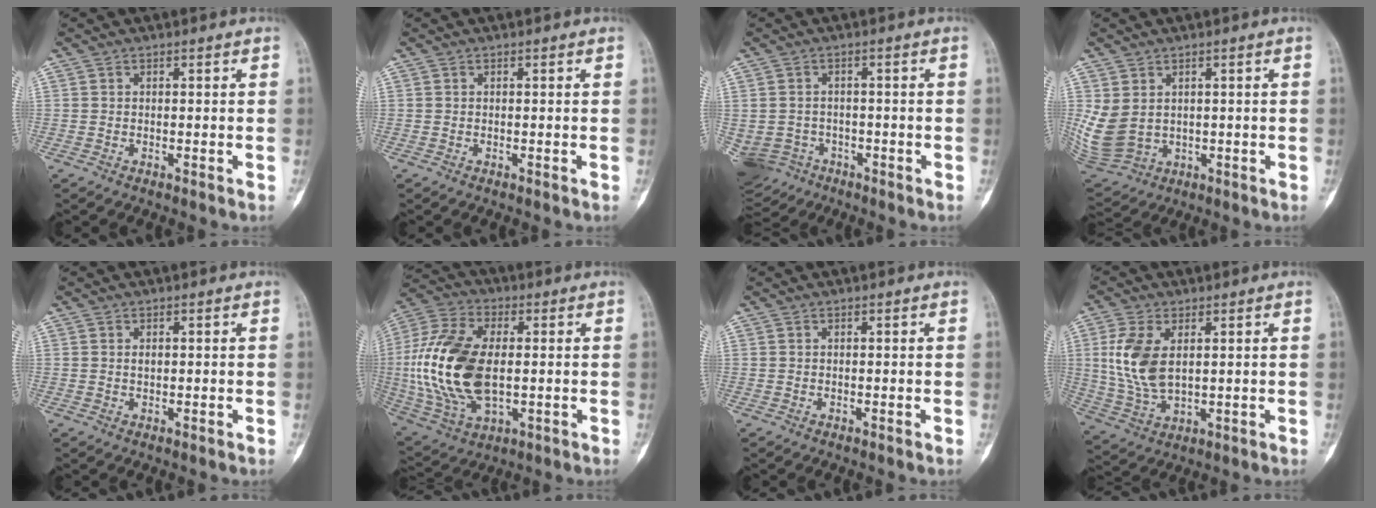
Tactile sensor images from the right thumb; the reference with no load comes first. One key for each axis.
{"total": 0.0}
{"total": 10.5, "fx": -5.1, "fy": 8.6, "fz": 3.2, "tx": -0.093, "ty": 0.031, "tz": -0.073}
{"total": 8.2, "fx": 1.3, "fy": 6.4, "fz": 4.9, "tx": -0.102, "ty": -0.010, "tz": 0.049}
{"total": 0.8, "fx": 0.2, "fy": 0.5, "fz": 0.6, "tx": -0.005, "ty": 0.001, "tz": 0.003}
{"total": 20.8, "fx": -0.2, "fy": 11.6, "fz": 17.3, "tx": -0.371, "ty": -0.002, "tz": 0.004}
{"total": 0.0}
{"total": 10.6, "fx": 2.3, "fy": 5.9, "fz": 8.6, "tx": -0.182, "ty": -0.010, "tz": 0.055}